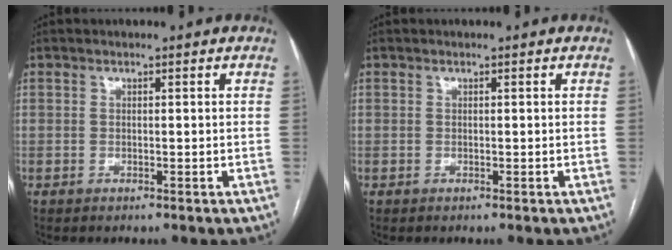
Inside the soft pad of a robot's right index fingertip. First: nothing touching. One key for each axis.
{"total": 0.0}